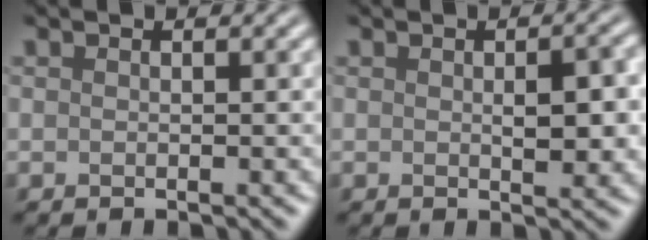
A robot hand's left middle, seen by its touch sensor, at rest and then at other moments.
{"total": 3.5, "force": [0.1, 1.3, 3.2], "torque": [-0.048, -0.001, 0.004]}